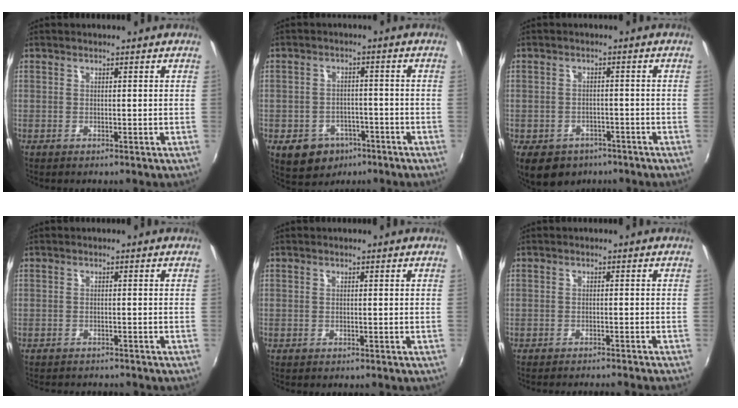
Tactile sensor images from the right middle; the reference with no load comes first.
{"total": 9.2, "force": [-5.1, 6.9, 3.6], "torque": [-0.089, 0.008, -0.059]}
{"total": 10.0, "force": [-6.2, 6.7, 4.1], "torque": [-0.100, -0.010, -0.084]}
{"total": 4.7, "force": [-4.4, 1.0, 1.3], "torque": [-0.040, -0.011, -0.064]}
{"total": 0.5, "force": [-0.5, 0.0, 0.2], "torque": [-0.005, -0.001, -0.007]}
{"total": 6.3, "force": [-5.8, -0.1, 2.4], "torque": [-0.058, -0.011, -0.085]}